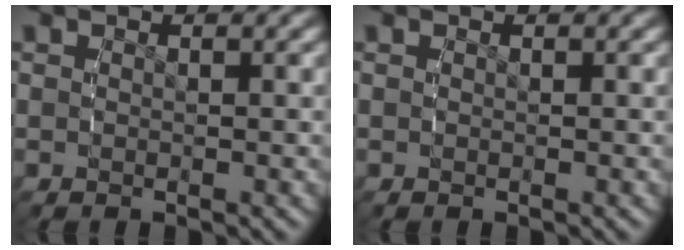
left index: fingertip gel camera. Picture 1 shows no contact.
{"total": 0.0}